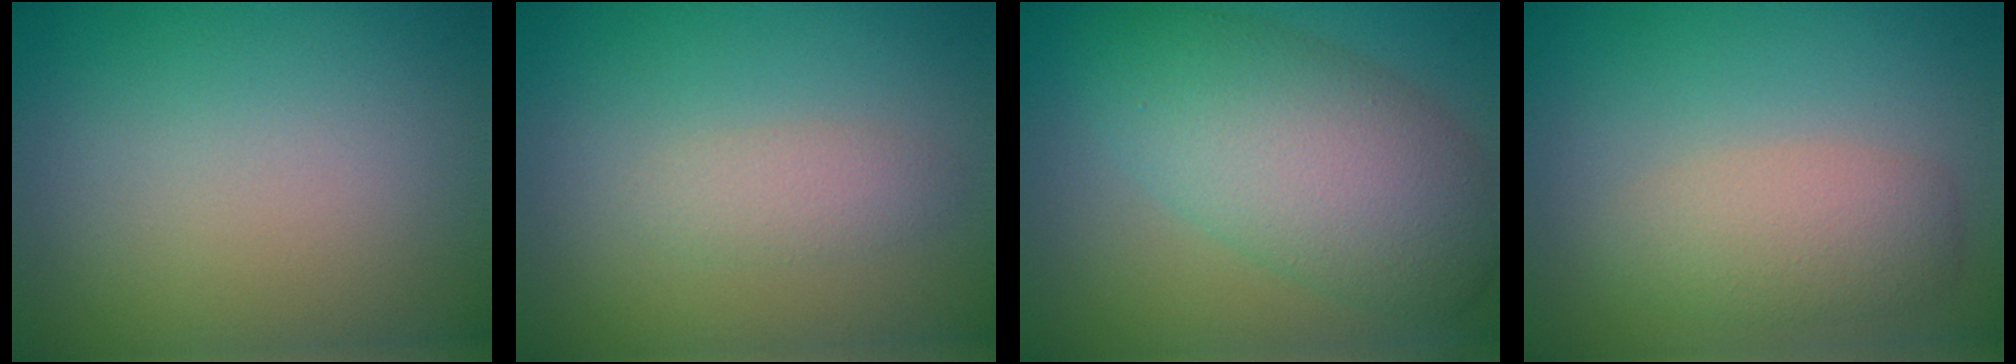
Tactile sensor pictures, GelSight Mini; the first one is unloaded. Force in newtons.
{"total": 1.6, "press": 1.6, "slide": 0.0}
{"total": 8.0, "press": 8.0, "slide": 0.2}
{"total": 3.3, "press": 3.3, "slide": 0.1}